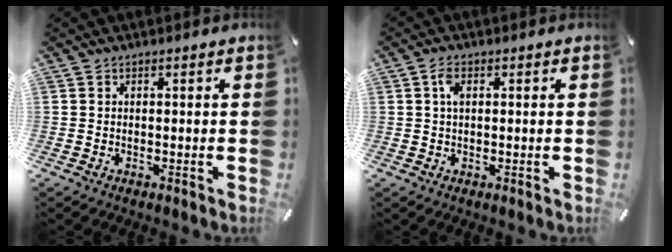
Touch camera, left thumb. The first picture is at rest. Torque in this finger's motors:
{"motor_torque": [0.53, 0.58, 0.36, -0.39, 0.17]}